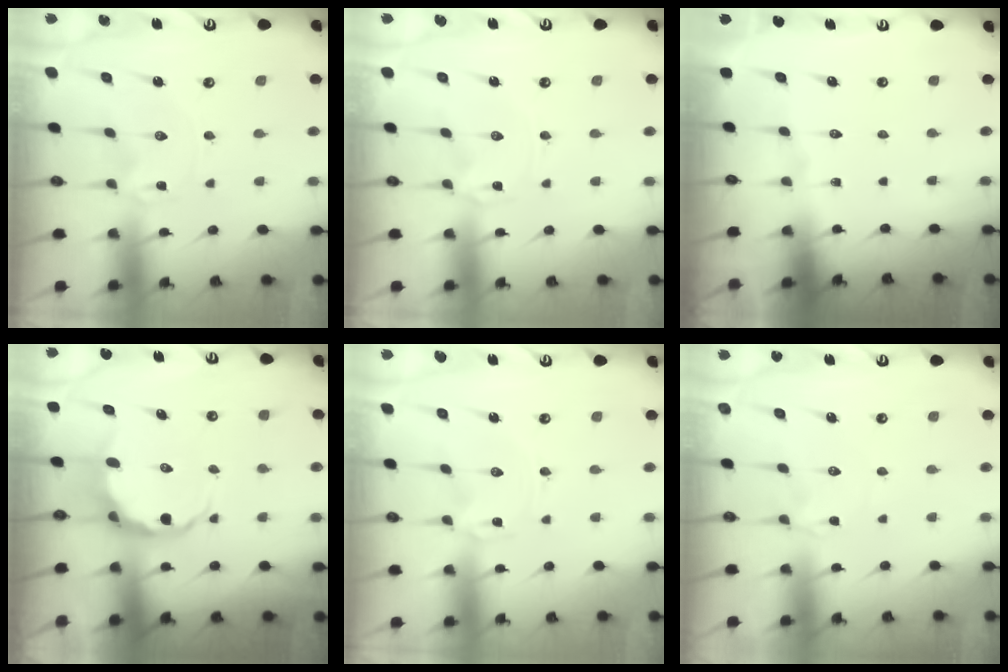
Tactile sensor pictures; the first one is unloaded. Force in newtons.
{"total": 0.0}
{"total": 0.0}
{"total": 6.1, "press": 5.9, "slide": 1.6}
{"total": 0.0}
{"total": 2.2, "press": 2.2, "slide": 0.4}